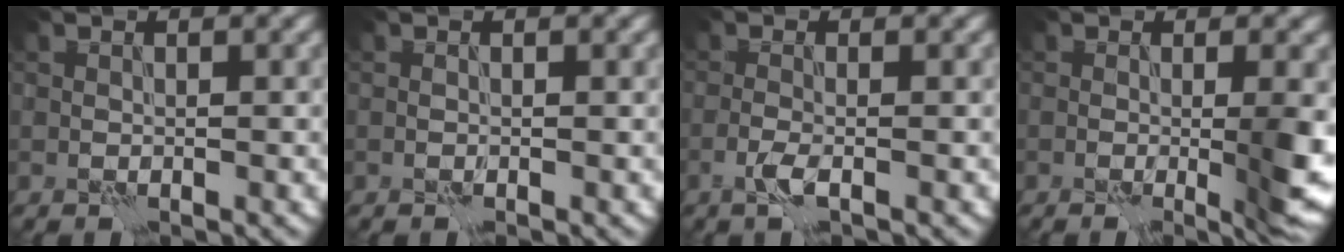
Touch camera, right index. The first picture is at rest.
{"total": 0.0}
{"total": 1.4, "force": [-0.7, -0.1, 1.2], "torque": [-0.030, 0.000, -0.017]}
{"total": 4.7, "force": [-0.6, 0.6, 4.6], "torque": [-0.063, -0.012, -0.002]}